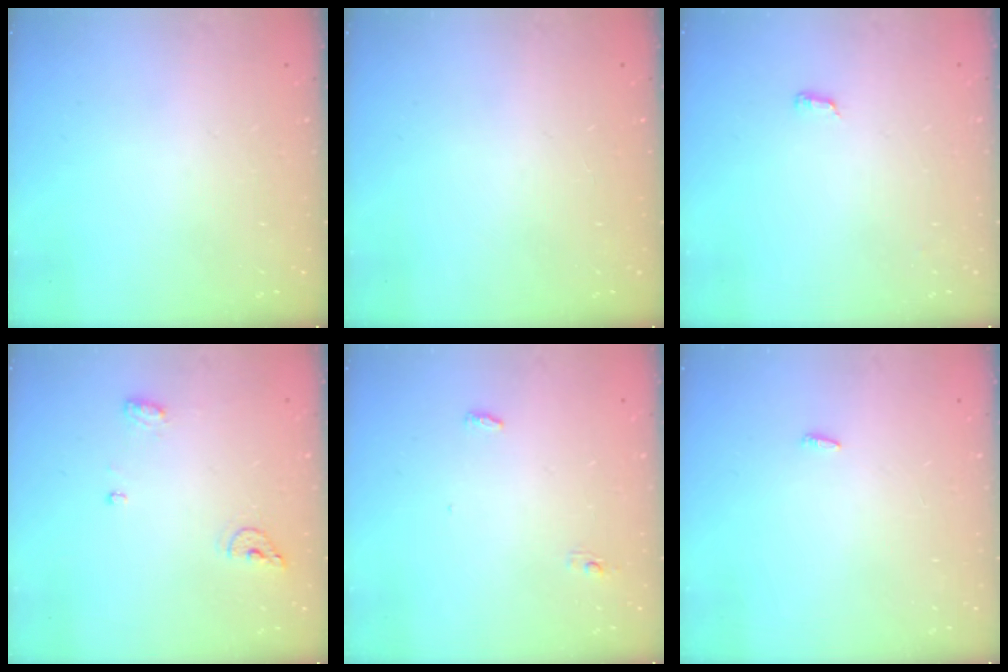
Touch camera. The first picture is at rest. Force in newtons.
{"total": 0.0}
{"total": 6.4, "press": 3.8, "slide": 5.1}
{"total": 6.6, "press": 6.5, "slide": 1.0}
{"total": 3.6, "press": 3.5, "slide": 0.9}
{"total": 2.1, "press": 1.9, "slide": 0.7}